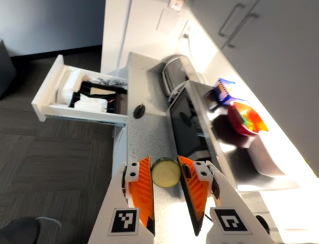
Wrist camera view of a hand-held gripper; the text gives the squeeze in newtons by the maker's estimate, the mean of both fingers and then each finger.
{"total": 10.7, "left": 11.0, "right": 10.4}